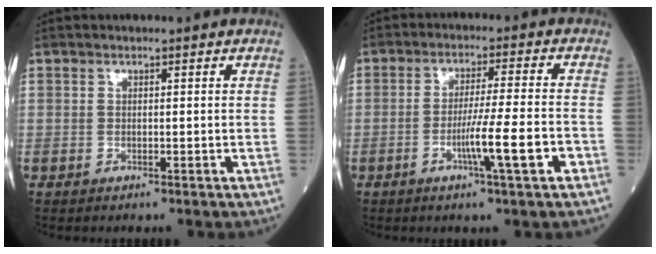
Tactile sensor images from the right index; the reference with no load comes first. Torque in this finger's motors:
{"motor_torque": [0.94, -0.23, 0.15, 0.05]}